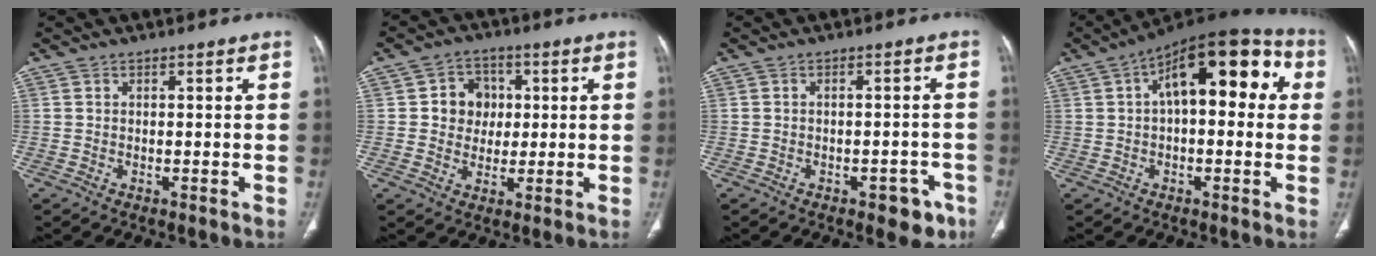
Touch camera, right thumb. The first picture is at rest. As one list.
[{"total": 7.2, "force": [1.0, 6.4, 3.2], "torque": [-0.007, 0.005, 0.013]}, {"total": 5.5, "force": [-3.2, 2.8, 3.4], "torque": [-0.016, 0.017, -0.036]}, {"total": 17.7, "force": [4.0, 8.3, 15.1], "torque": [-0.176, 0.041, 0.050]}]